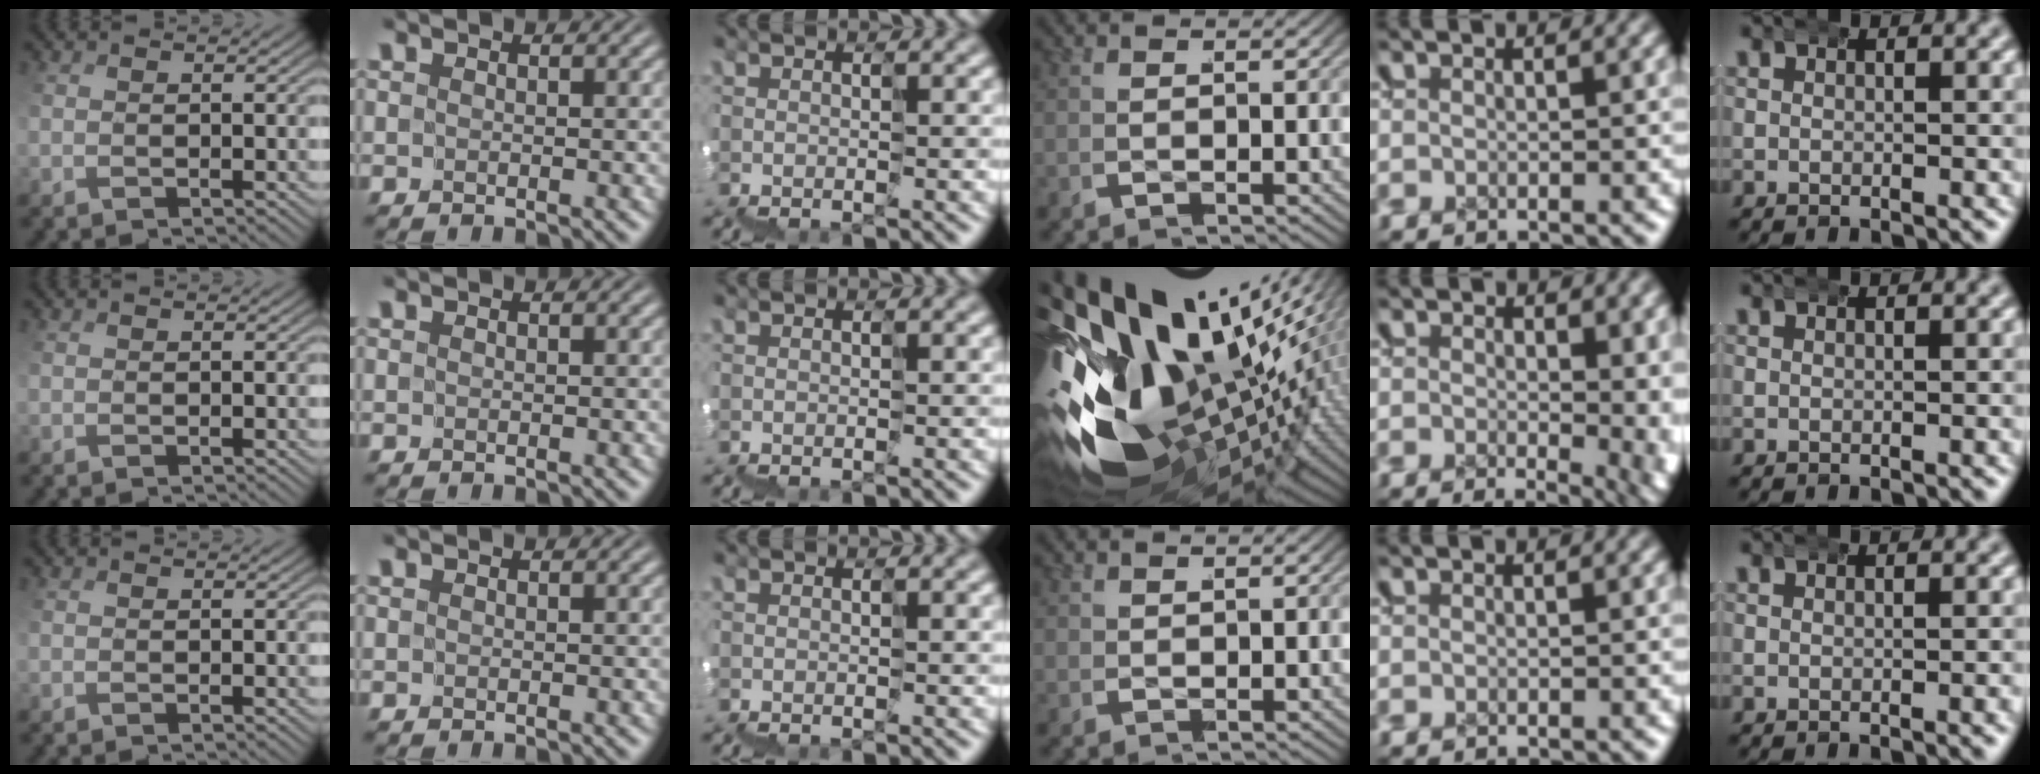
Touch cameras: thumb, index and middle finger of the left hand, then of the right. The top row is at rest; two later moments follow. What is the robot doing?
{"motion": "wrap", "object": "ethernet cable"}